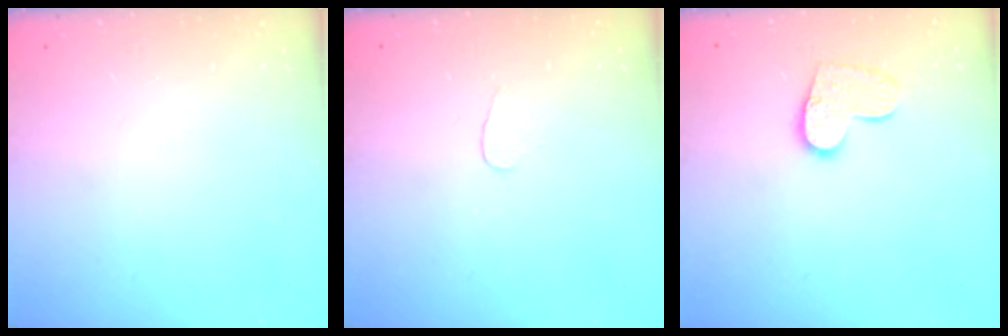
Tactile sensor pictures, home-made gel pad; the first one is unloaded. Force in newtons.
{"total": 2.8, "press": 2.7, "slide": 0.3}
{"total": 10.4, "press": 10.4, "slide": 0.7}